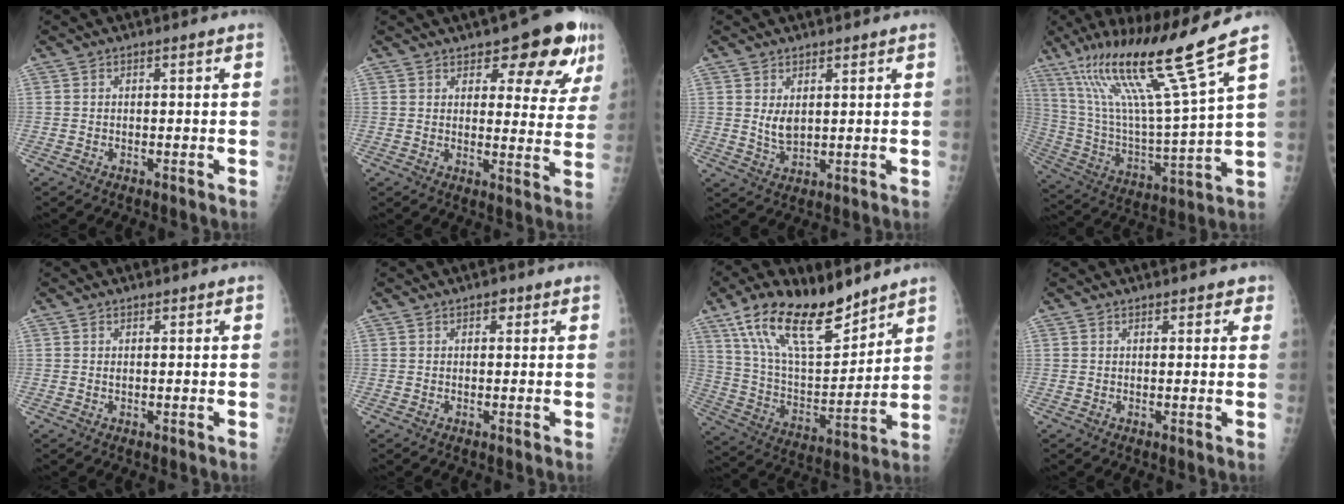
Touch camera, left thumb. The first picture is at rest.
{"total": 12.6, "force": [7.6, 5.2, 8.7], "torque": [-0.060, -0.038, 0.094]}
{"total": 3.9, "force": [1.5, 2.3, 2.8], "torque": [-0.044, -0.018, 0.035]}
{"total": 22.3, "force": [14.0, 0.1, 17.3], "torque": [-0.297, -0.058, 0.253]}
{"total": 0.7, "force": [0.5, 0.4, 0.3], "torque": [-0.002, -0.004, 0.007]}
{"total": 1.4, "force": [0.8, 0.9, 0.7], "torque": [0.000, -0.001, 0.007]}
{"total": 20.9, "force": [14.3, 8.0, 12.9], "torque": [-0.195, -0.063, 0.265]}
{"total": 2.3, "force": [1.7, 1.3, 0.9], "torque": [0.015, -0.005, 0.014]}